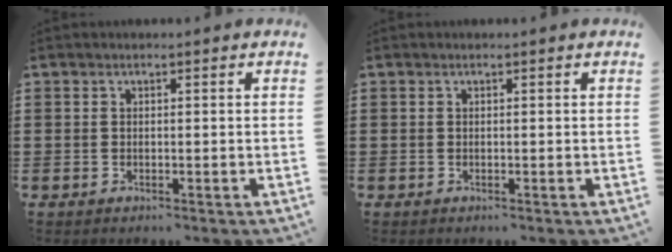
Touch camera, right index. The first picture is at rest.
{"total": 0.0}